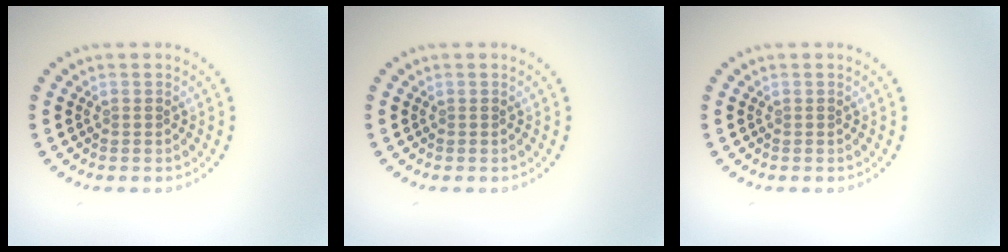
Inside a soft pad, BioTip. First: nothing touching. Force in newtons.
{"total": 0.0}
{"total": 0.0}